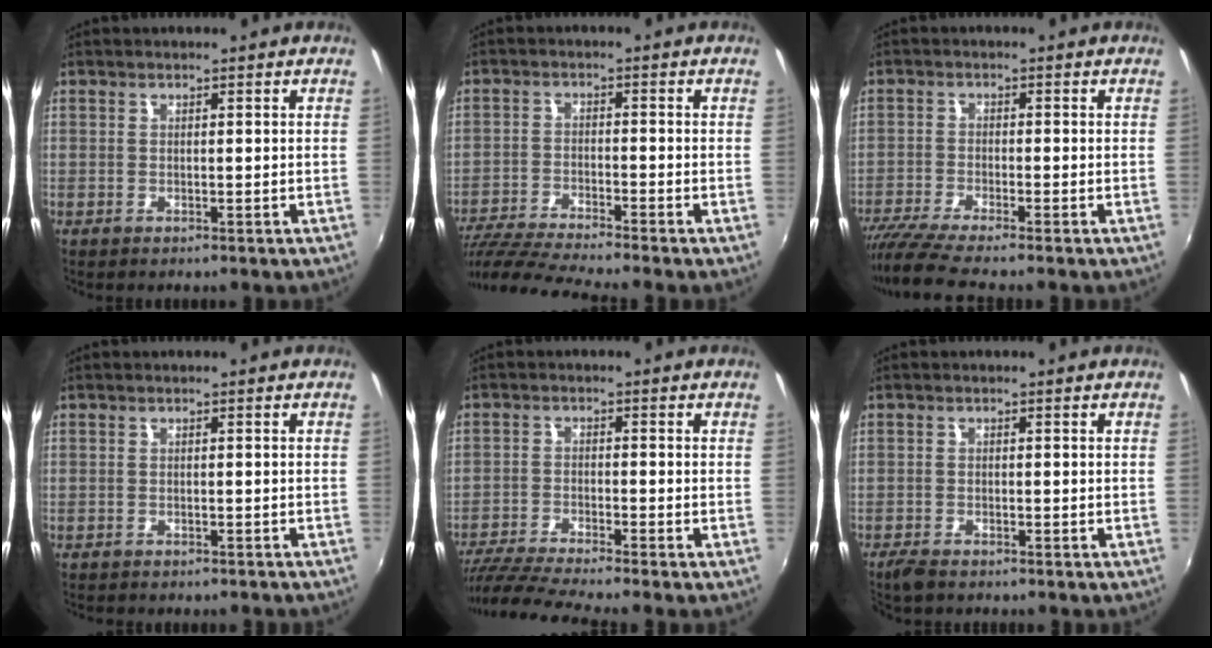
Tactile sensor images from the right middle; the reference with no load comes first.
{"total": 11.9, "force": [-10.7, -0.7, 5.2], "torque": [-0.122, -0.032, -0.196]}
{"total": 7.0, "force": [-6.2, -0.6, 3.3], "torque": [-0.082, -0.030, -0.114]}
{"total": 3.1, "force": [-2.8, 0.9, 0.9], "torque": [-0.026, -0.011, -0.039]}
{"total": 10.5, "force": [-9.3, -0.7, 4.7], "torque": [-0.115, -0.030, -0.171]}
{"total": 2.8, "force": [-2.5, 0.7, 1.1], "torque": [-0.032, -0.010, -0.050]}